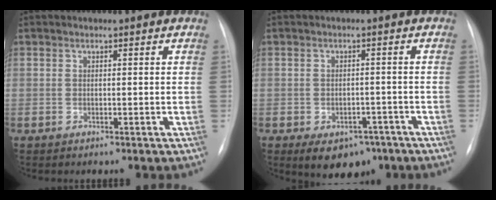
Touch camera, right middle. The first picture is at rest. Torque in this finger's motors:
{"motor_torque": [0.81, -0.78, 0.20, 0.02]}